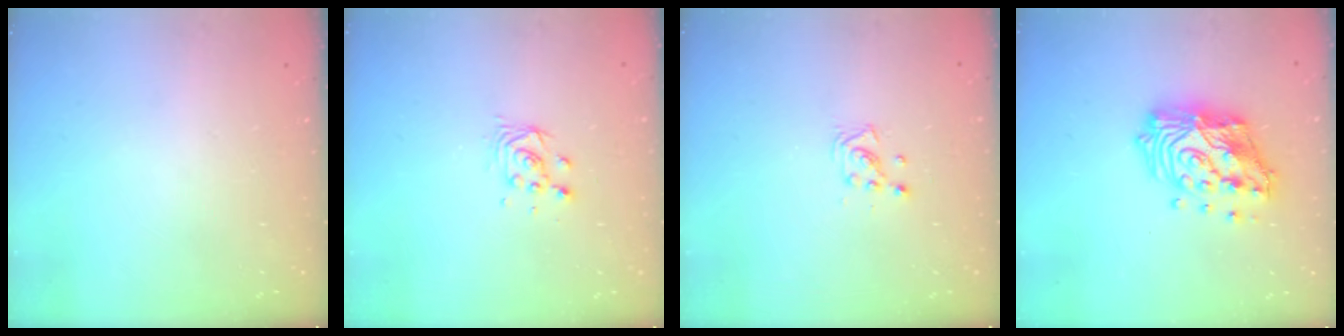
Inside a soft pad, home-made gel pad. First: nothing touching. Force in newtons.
{"total": 4.1, "press": 4.1, "slide": 0.4}
{"total": 3.0, "press": 3.0, "slide": 0.5}
{"total": 18.1, "press": 18.0, "slide": 1.5}